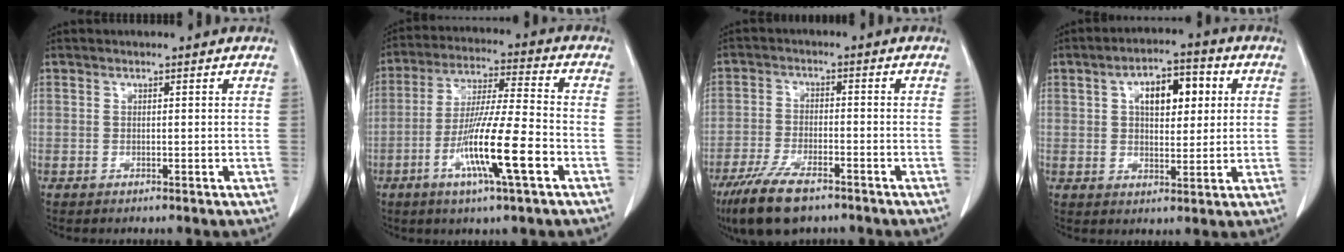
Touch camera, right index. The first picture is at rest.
{"total": 14.6, "force": [-5.6, 0.7, 13.4], "torque": [-0.250, -0.012, -0.100]}
{"total": 10.5, "force": [-7.3, 3.3, 6.8], "torque": [-0.131, -0.018, -0.126]}
{"total": 9.3, "force": [2.5, 4.3, 7.9], "torque": [-0.129, 0.022, 0.039]}